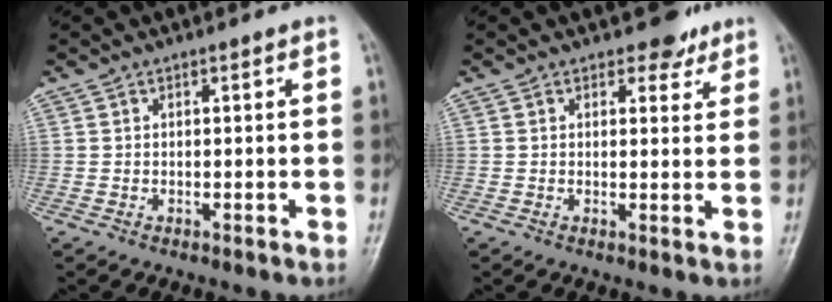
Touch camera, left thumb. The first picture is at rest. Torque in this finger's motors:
{"motor_torque": [0.59, -0.09, 0.57, -0.04, -0.04]}